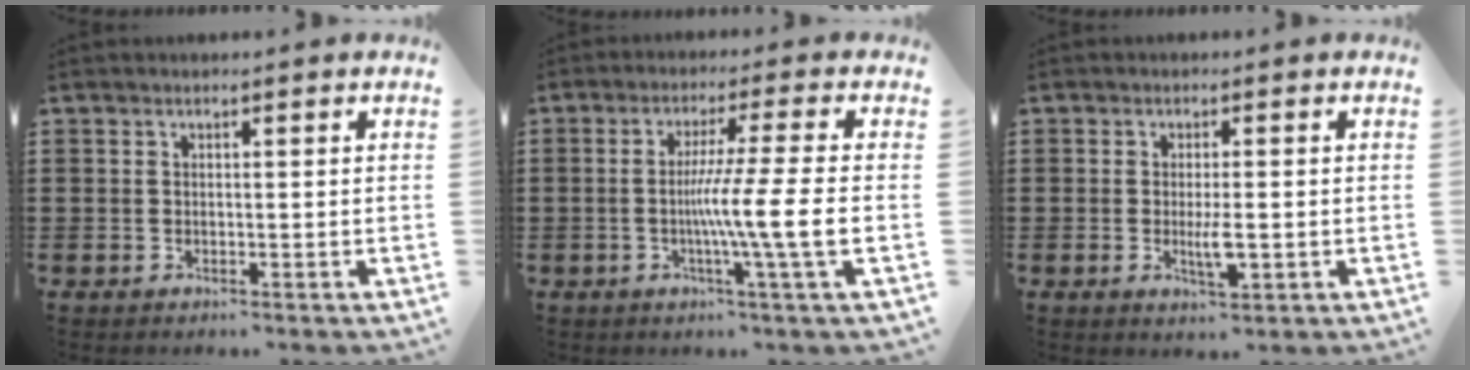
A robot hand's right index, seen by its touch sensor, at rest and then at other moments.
{"total": 9.3, "force": [-1.6, -1.0, 9.2], "torque": [-0.159, -0.014, -0.032]}
{"total": 3.7, "force": [-0.7, 0.9, 3.5], "torque": [-0.068, -0.001, -0.014]}